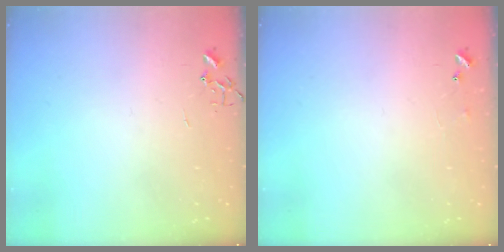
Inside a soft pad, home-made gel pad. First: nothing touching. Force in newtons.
{"total": 6.4, "press": 6.3, "slide": 0.5}